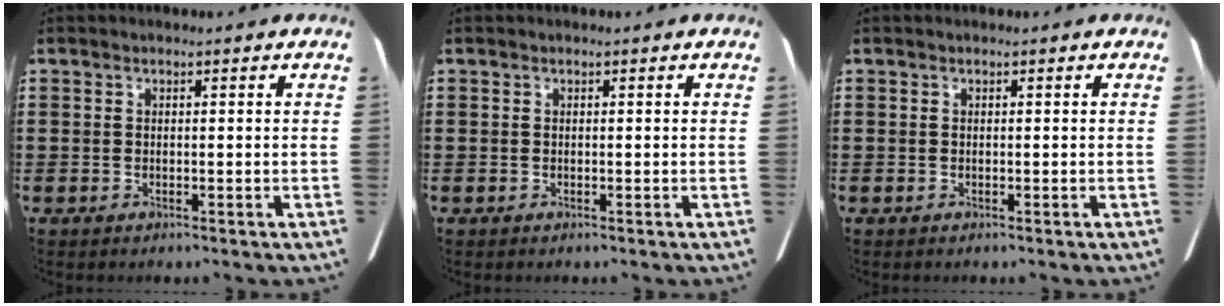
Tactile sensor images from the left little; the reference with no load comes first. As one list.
[{"total": 0.0}, {"total": 0.0}]